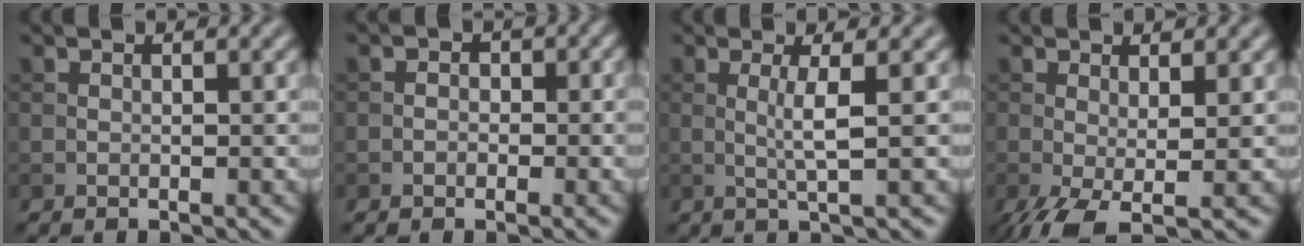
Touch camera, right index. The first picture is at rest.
{"total": 1.0, "force": [-0.3, 1.0, 0.3], "torque": [0.009, 0.000, -0.013]}
{"total": 2.4, "force": [0.3, 0.3, 2.4], "torque": [-0.047, 0.000, 0.003]}
{"total": 3.9, "force": [-1.2, 1.2, 3.6], "torque": [-0.075, -0.010, -0.025]}